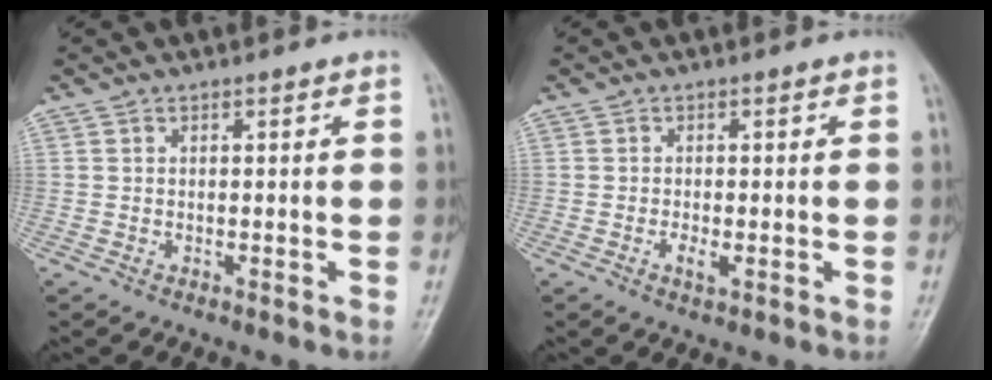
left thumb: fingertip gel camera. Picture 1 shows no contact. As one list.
[{"total": 2.3, "force": [-0.4, 0.9, 2.1], "torque": [-0.038, -0.004, -0.007]}]